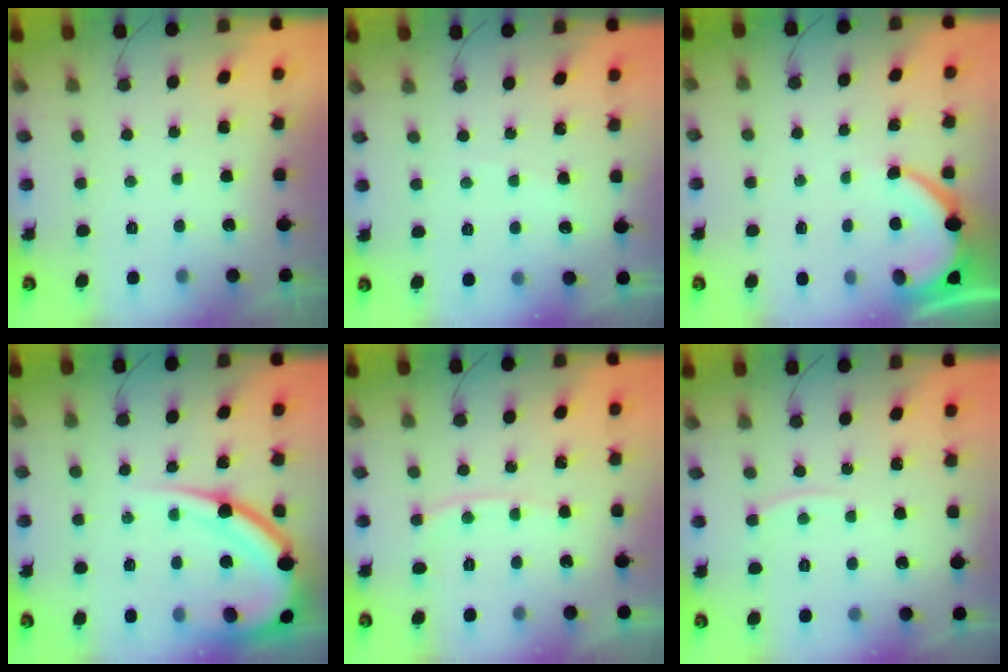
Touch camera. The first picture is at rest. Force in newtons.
{"total": 1.8, "press": 1.7, "slide": 0.3}
{"total": 4.7, "press": 4.7, "slide": 0.4}
{"total": 17.5, "press": 17.4, "slide": 1.8}
{"total": 6.2, "press": 6.1, "slide": 1.0}
{"total": 4.3, "press": 4.3, "slide": 0.5}